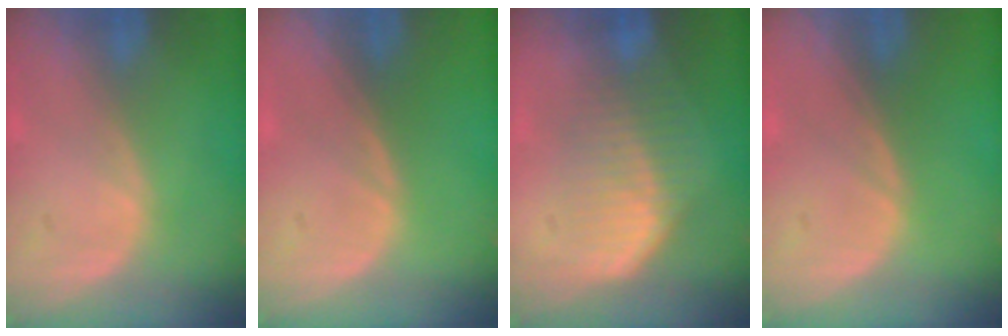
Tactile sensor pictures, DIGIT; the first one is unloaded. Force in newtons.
{"total": 0.0}
{"total": 7.4, "press": 6.4, "slide": 3.8}
{"total": 0.0}